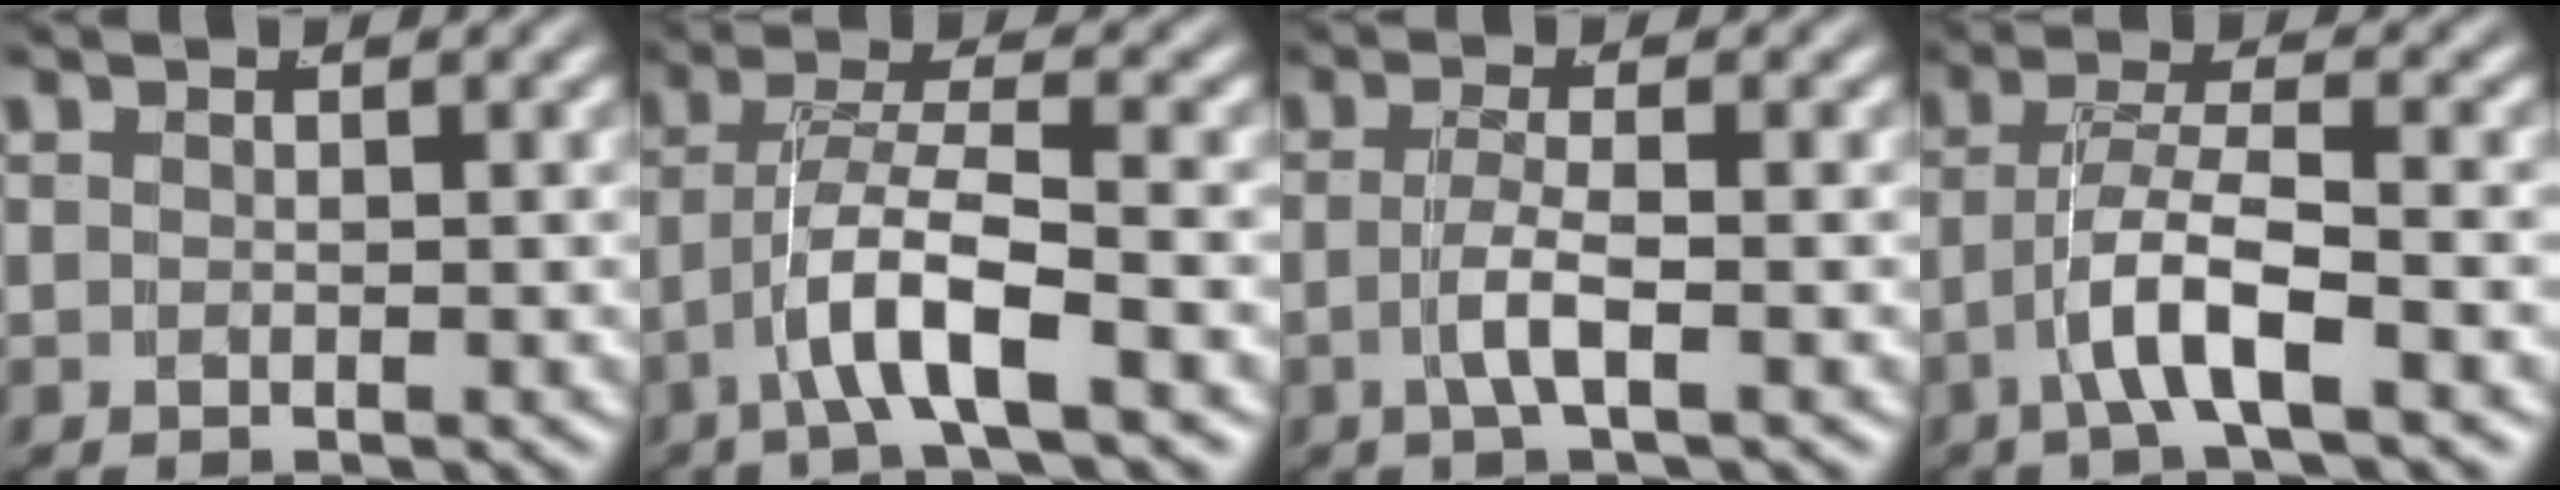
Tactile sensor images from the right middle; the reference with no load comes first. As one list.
[{"total": 4.5, "force": [-1.6, 1.2, 4.0], "torque": [-0.069, 0.002, -0.028]}, {"total": 2.3, "force": [-0.7, 0.2, 2.2], "torque": [-0.037, -0.002, -0.014]}, {"total": 4.1, "force": [-1.7, 1.1, 3.6], "torque": [-0.060, 0.003, -0.032]}]